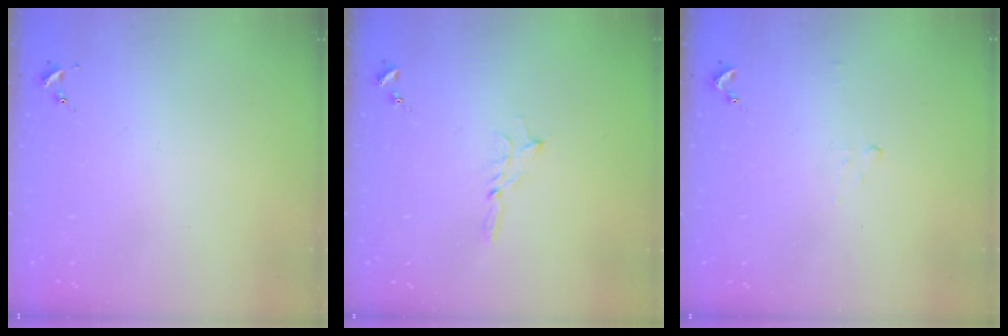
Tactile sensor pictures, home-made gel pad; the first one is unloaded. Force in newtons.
{"total": 2.9, "press": 2.9, "slide": 0.3}
{"total": 5.7, "press": 5.7, "slide": 0.8}